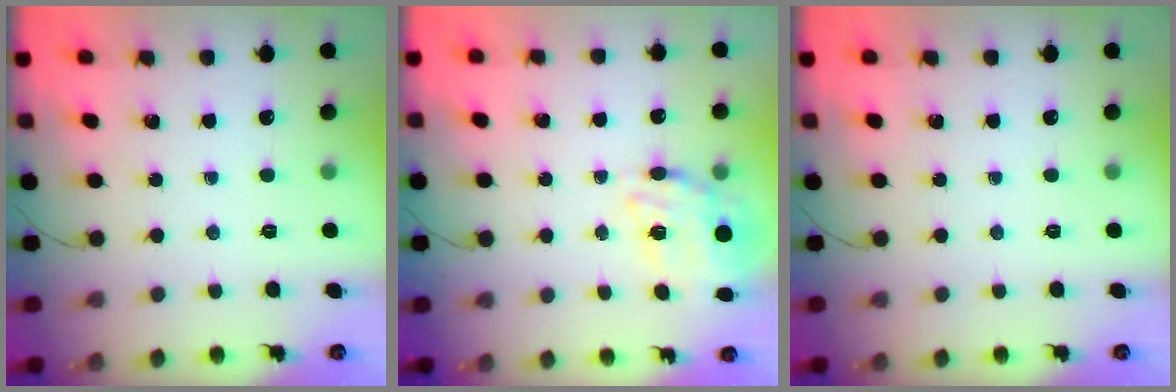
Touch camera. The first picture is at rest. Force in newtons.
{"total": 14.9, "press": 14.5, "slide": 3.4}
{"total": 0.0}